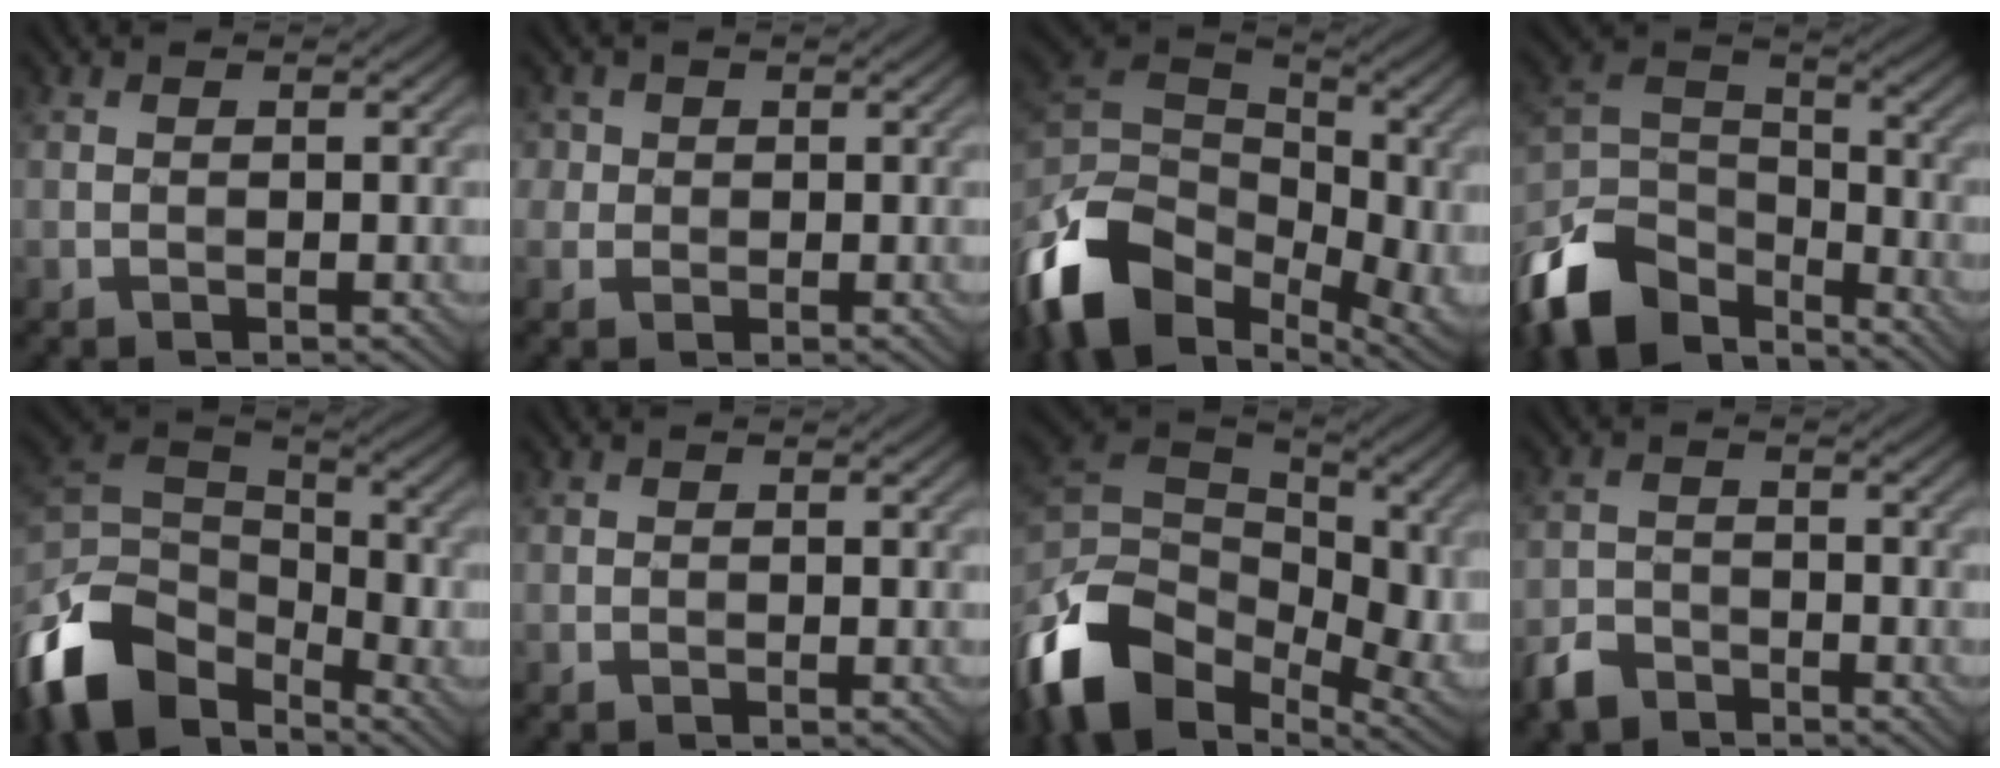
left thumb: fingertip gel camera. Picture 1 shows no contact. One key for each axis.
{"total": 2.9, "fx": 0.9, "fy": 2.7, "fz": 0.7, "tx": -0.029, "ty": 0.005, "tz": 0.016}
{"total": 16.3, "fx": -7.1, "fy": 10.8, "fz": 10.0, "tx": -0.256, "ty": -0.010, "tz": -0.133}
{"total": 13.4, "fx": -9.4, "fy": 7.2, "fz": 6.2, "tx": -0.167, "ty": -0.003, "tz": -0.189}
{"total": 13.6, "fx": -7.3, "fy": 8.7, "fz": 7.6, "tx": -0.199, "ty": -0.001, "tz": -0.149}
{"total": 0.5, "fx": -0.1, "fy": 0.5, "fz": 0.1, "tx": 0.001, "ty": -0.002, "tz": -0.004}
{"total": 15.9, "fx": -5.4, "fy": 11.0, "fz": 10.1, "tx": -0.255, "ty": -0.013, "tz": -0.104}
{"total": 3.5, "fx": -2.9, "fy": 1.7, "fz": 1.0, "tx": -0.024, "ty": 0.000, "tz": -0.067}